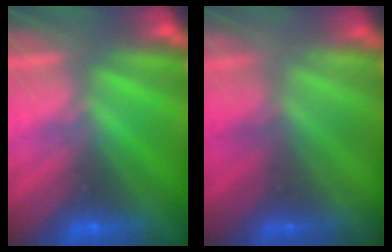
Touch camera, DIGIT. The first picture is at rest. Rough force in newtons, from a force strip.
{"total": 2.1}